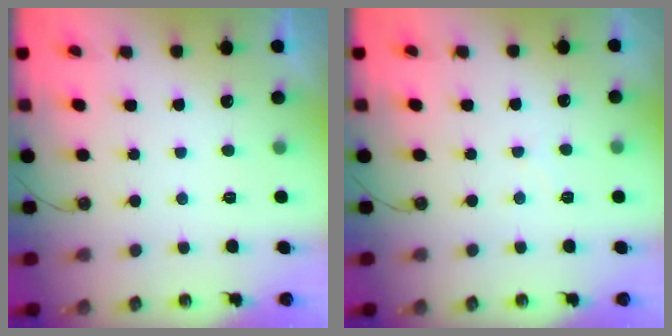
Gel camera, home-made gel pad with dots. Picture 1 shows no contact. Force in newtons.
{"total": 3.6, "press": 3.6, "slide": 0.6}